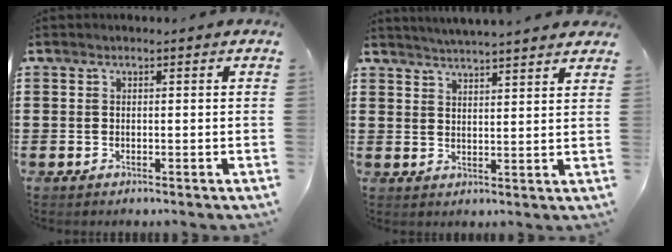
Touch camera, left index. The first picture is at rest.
{"total": 3.4, "force": [3.3, -0.7, 0.2], "torque": [-0.015, -0.016, 0.059]}